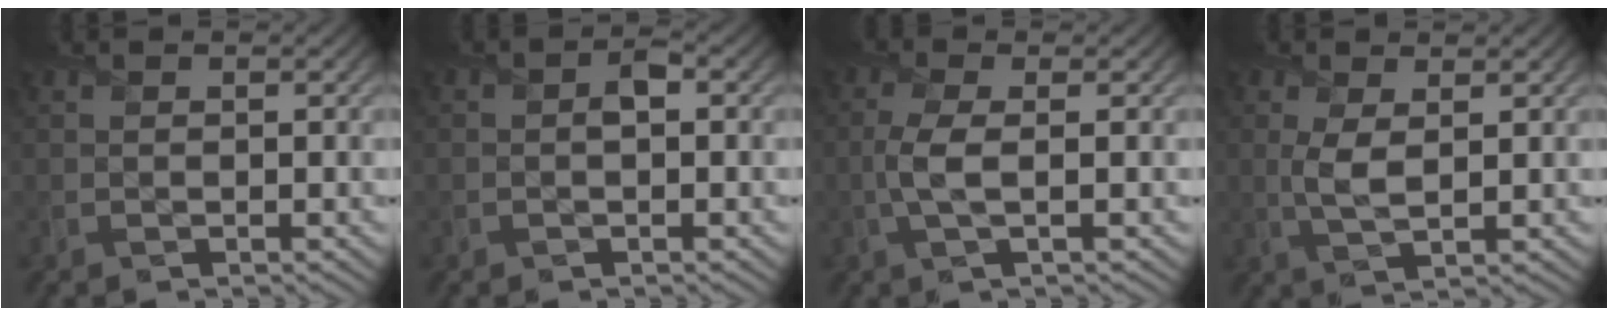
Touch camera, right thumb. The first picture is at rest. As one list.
[{"total": 1.4, "force": [-0.1, 0.8, 1.1], "torque": [-0.017, 0.006, -0.007]}, {"total": 3.3, "force": [-0.2, 0.8, 3.2], "torque": [-0.079, 0.004, -0.011]}, {"total": 3.4, "force": [0.8, 1.4, 3.0], "torque": [-0.076, 0.000, 0.017]}]